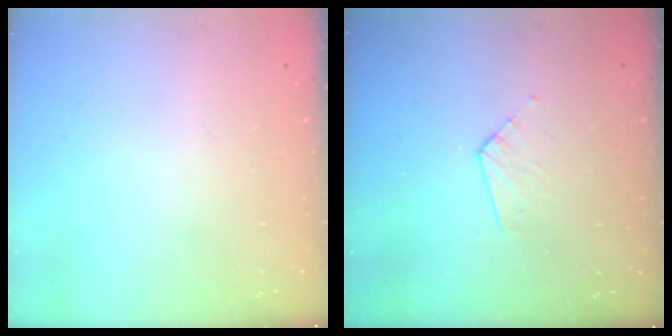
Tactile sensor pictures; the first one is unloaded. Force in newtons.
{"total": 3.7, "press": 3.6, "slide": 0.3}